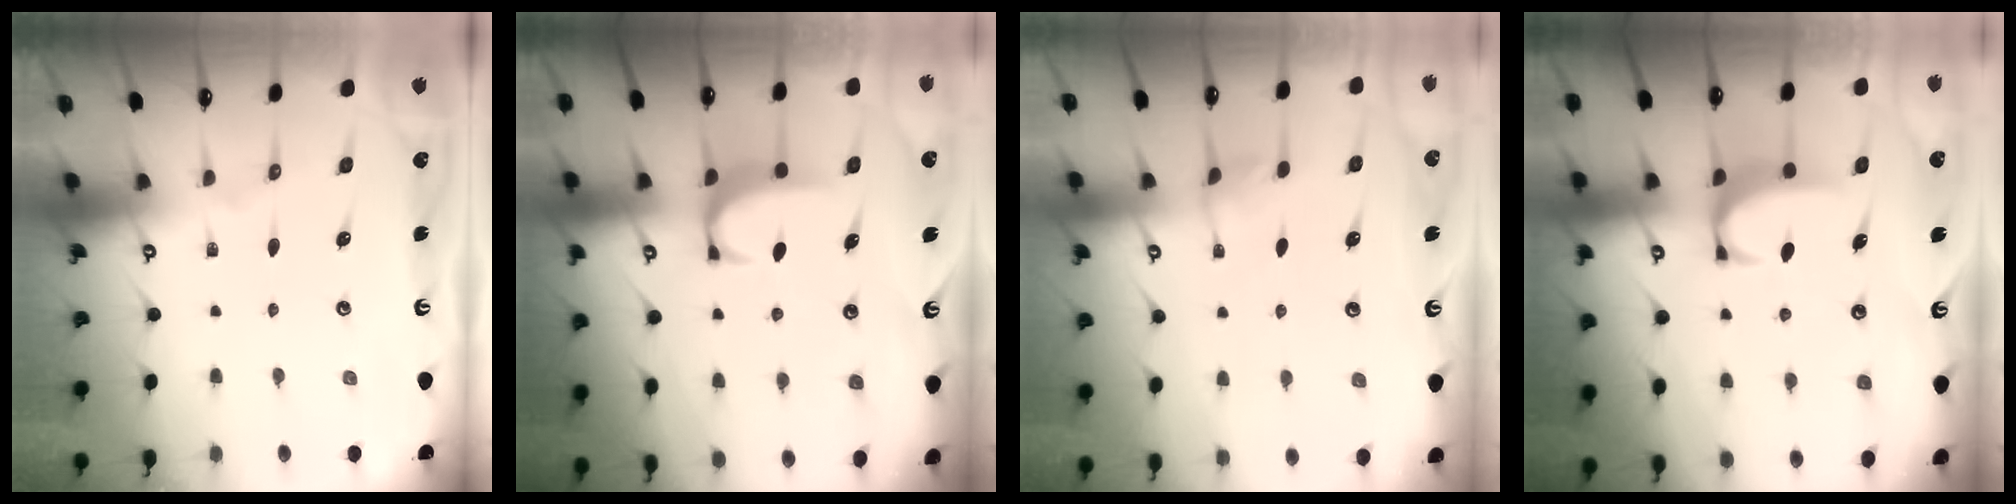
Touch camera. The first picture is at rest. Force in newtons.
{"total": 1.9, "press": 1.9, "slide": 0.5}
{"total": 4.2, "press": 4.2, "slide": 0.3}
{"total": 1.8, "press": 1.7, "slide": 0.6}